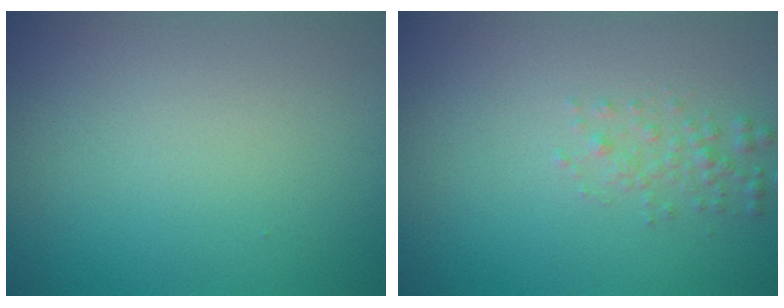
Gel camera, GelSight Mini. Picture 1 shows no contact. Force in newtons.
{"total": 1.4, "press": 1.4, "slide": 0.0}